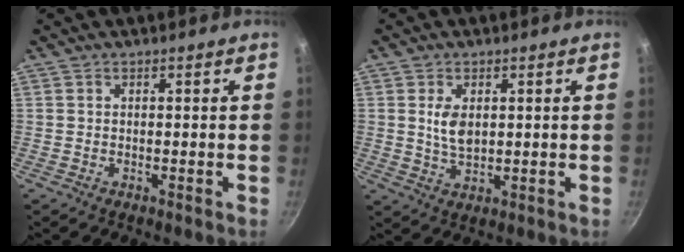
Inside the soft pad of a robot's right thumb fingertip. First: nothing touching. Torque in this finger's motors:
{"motor_torque": [0.14, 0.03, 0.83, -0.09, 0.19]}